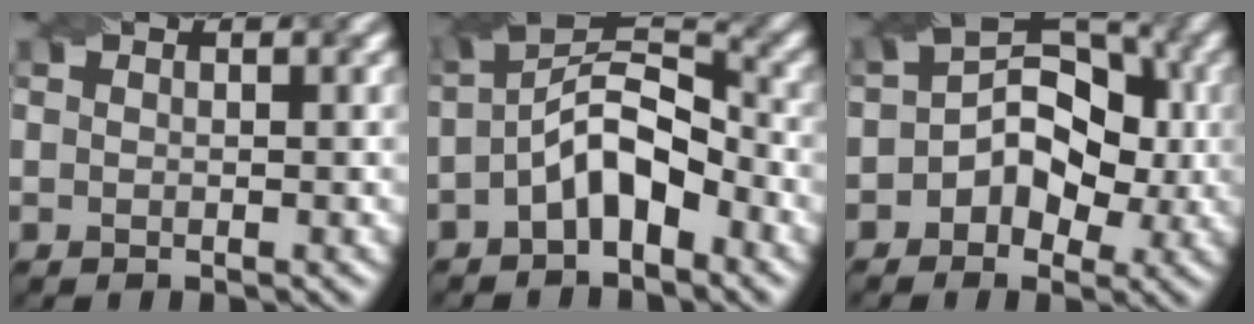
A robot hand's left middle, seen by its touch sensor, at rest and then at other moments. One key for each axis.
{"total": 6.2, "fx": -2.0, "fy": 3.2, "fz": 5.0, "tx": -0.085, "ty": 0.019, "tz": -0.040}
{"total": 6.5, "fx": -0.7, "fy": 4.7, "fz": 4.5, "tx": -0.038, "ty": 0.015, "tz": -0.022}